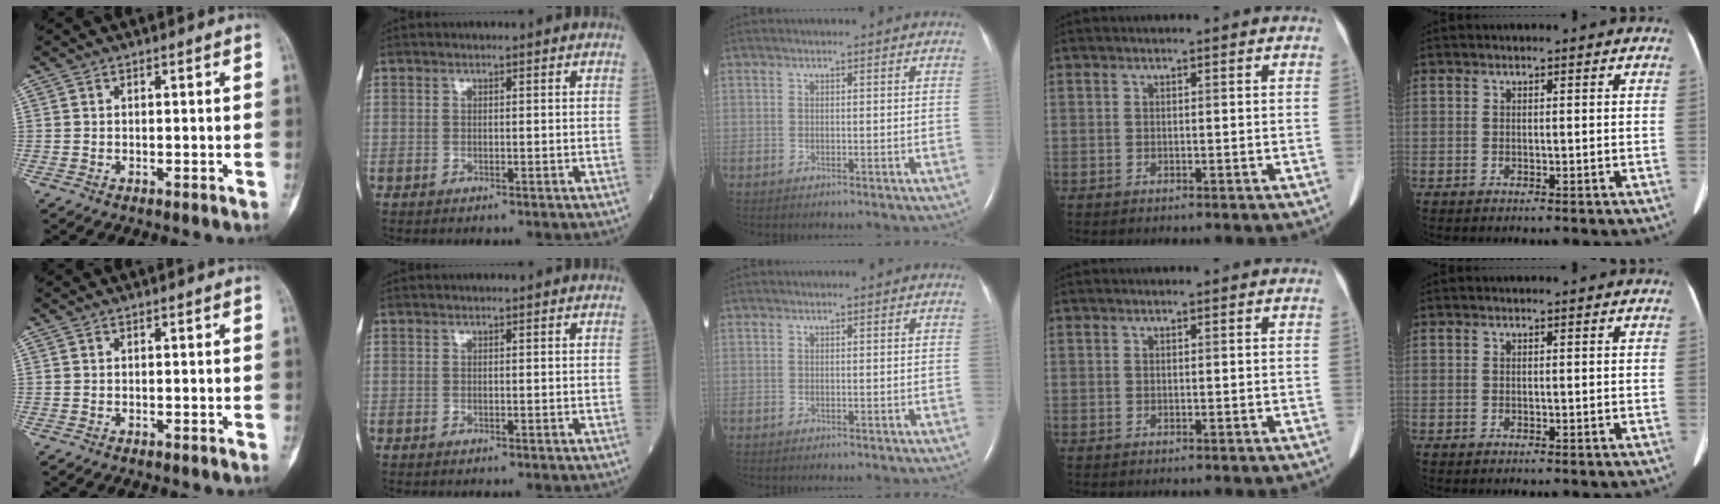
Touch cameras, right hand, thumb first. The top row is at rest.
{}